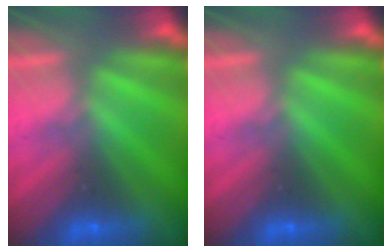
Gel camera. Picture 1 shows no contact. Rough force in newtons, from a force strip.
{"total": 0.0}